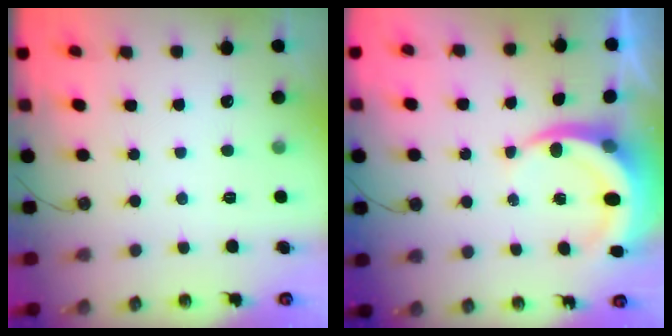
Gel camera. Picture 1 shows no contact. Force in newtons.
{"total": 6.6, "press": 6.5, "slide": 0.9}